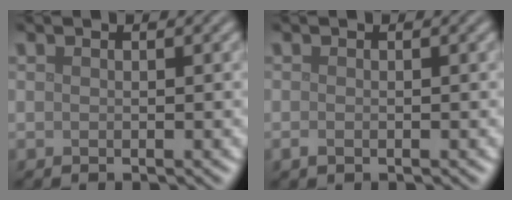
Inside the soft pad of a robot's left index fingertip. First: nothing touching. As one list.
[{"total": 0.7, "force": [-0.4, 0.4, 0.5], "torque": [-0.012, -0.003, -0.006]}]